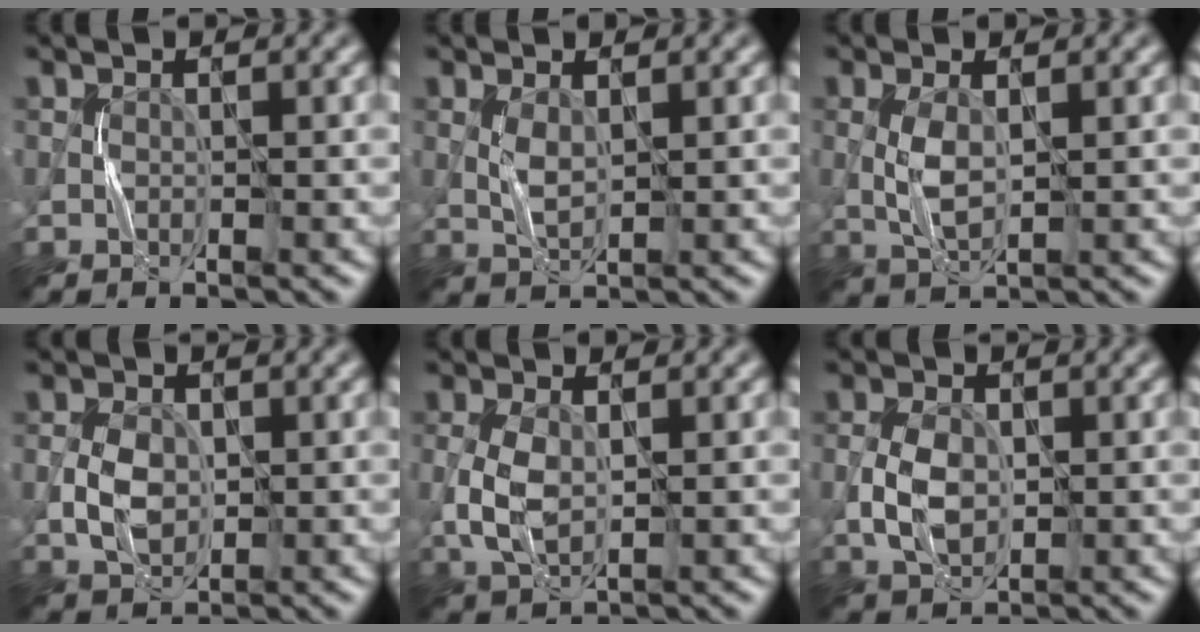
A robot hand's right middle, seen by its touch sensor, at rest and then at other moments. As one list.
[{"total": 1.6, "force": [0.6, 0.7, 1.3], "torque": [-0.031, 0.000, 0.016]}, {"total": 2.6, "force": [0.3, 1.1, 2.3], "torque": [-0.054, 0.000, 0.011]}, {"total": 3.0, "force": [0.0, 2.2, 2.0], "torque": [-0.041, 0.002, 0.001]}, {"total": 3.7, "force": [0.1, 2.3, 2.9], "torque": [-0.076, -0.004, 0.007]}, {"total": 3.5, "force": [-0.1, 2.5, 2.6], "torque": [-0.054, 0.001, -0.001]}]